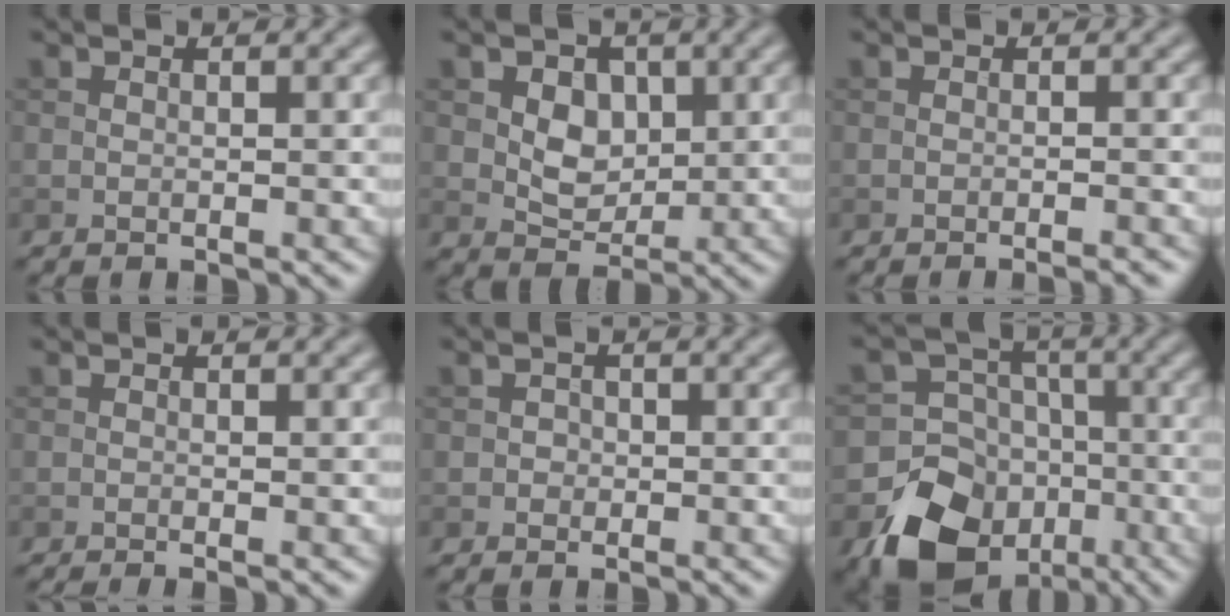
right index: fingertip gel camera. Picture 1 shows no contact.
{"total": 3.7, "force": [0.6, 2.8, 2.3], "torque": [-0.033, -0.005, 0.006]}
{"total": 1.9, "force": [-1.2, 0.3, 1.4], "torque": [-0.011, 0.002, -0.020]}
{"total": 1.3, "force": [-0.5, 0.4, 1.2], "torque": [-0.011, -0.008, -0.011]}
{"total": 0.9, "force": [-0.2, 0.8, 0.2], "torque": [0.003, -0.001, -0.005]}
{"total": 14.0, "force": [-7.1, 11.2, 4.6], "torque": [-0.091, -0.050, -0.128]}